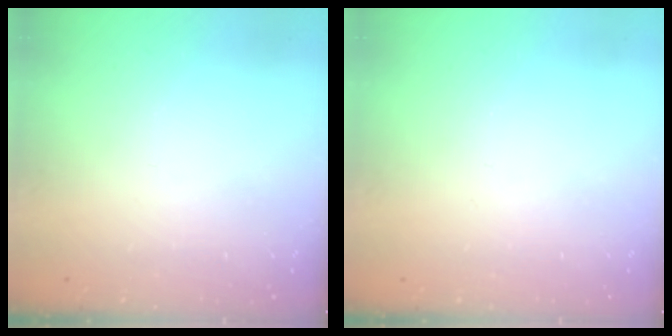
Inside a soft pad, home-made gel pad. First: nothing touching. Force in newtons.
{"total": 0.0}